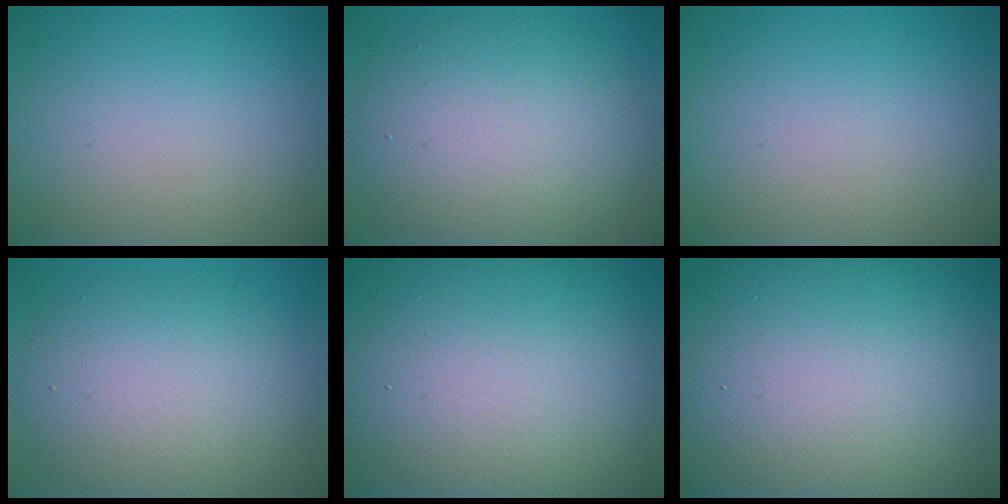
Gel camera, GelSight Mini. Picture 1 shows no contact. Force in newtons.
{"total": 9.3, "press": 9.3, "slide": 0.3}
{"total": 0.0}
{"total": 6.8, "press": 6.8, "slide": 0.4}
{"total": 19.2, "press": 19.1, "slide": 1.3}
{"total": 23.0, "press": 22.9, "slide": 1.0}